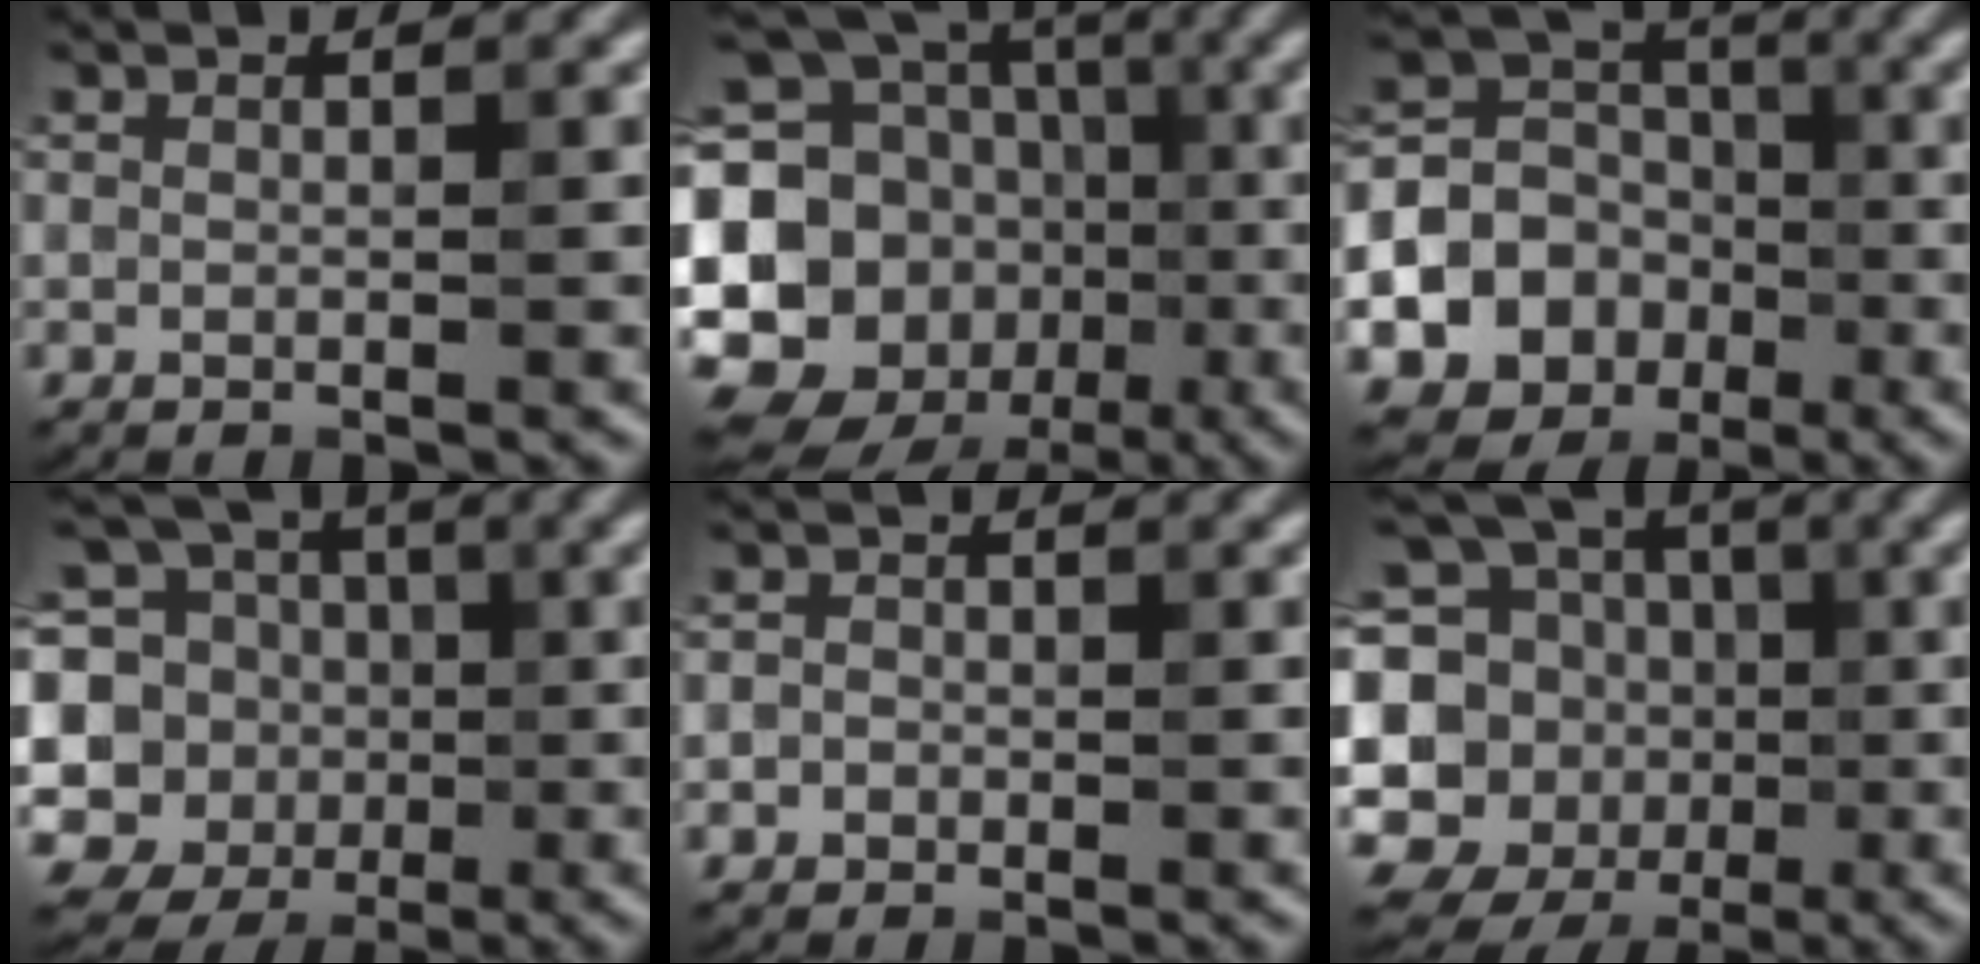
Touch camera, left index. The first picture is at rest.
{"total": 19.0, "force": [-3.3, 16.5, 8.8], "torque": [-0.195, 0.007, -0.078]}
{"total": 13.3, "force": [-4.1, 11.9, 4.0], "torque": [-0.095, -0.022, -0.082]}
{"total": 12.6, "force": [0.6, 11.6, 5.1], "torque": [-0.137, 0.037, -0.012]}
{"total": 1.1, "force": [-0.3, 1.0, 0.2], "torque": [0.010, -0.003, -0.011]}
{"total": 14.3, "force": [0.8, 12.9, 6.2], "torque": [-0.150, 0.029, 0.003]}